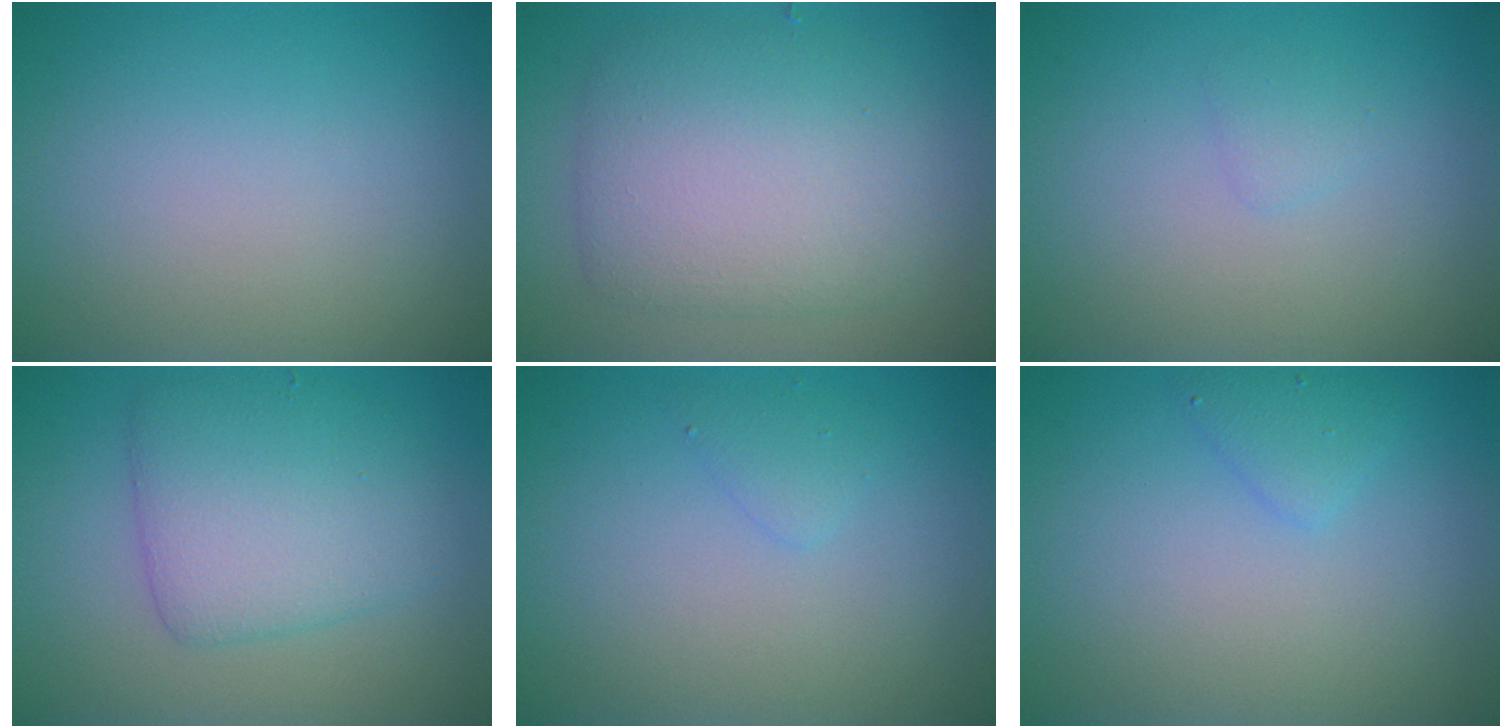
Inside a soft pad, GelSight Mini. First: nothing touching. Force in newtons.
{"total": 6.0, "press": 6.0, "slide": 0.1}
{"total": 0.8, "press": 0.8, "slide": 0.0}
{"total": 5.3, "press": 5.3, "slide": 0.2}
{"total": 1.0, "press": 1.0, "slide": 0.1}
{"total": 1.4, "press": 1.4, "slide": 0.1}